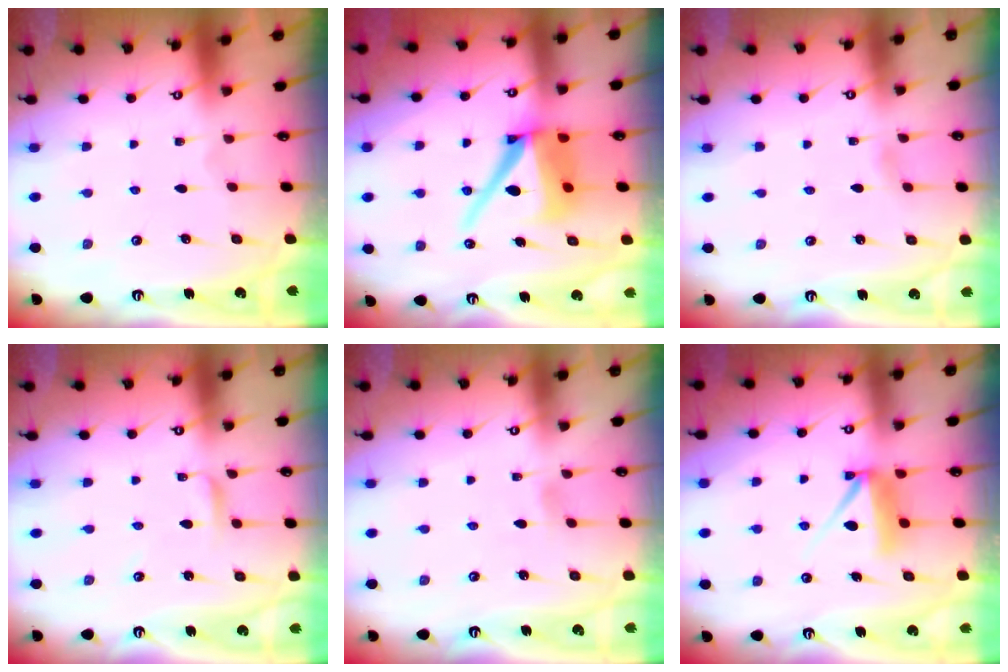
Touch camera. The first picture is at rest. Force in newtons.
{"total": 14.0, "press": 13.9, "slide": 1.7}
{"total": 0.6, "press": 0.6, "slide": 0.1}
{"total": 2.1, "press": 2.1, "slide": 0.2}
{"total": 4.1, "press": 4.1, "slide": 0.5}
{"total": 7.5, "press": 7.5, "slide": 0.6}